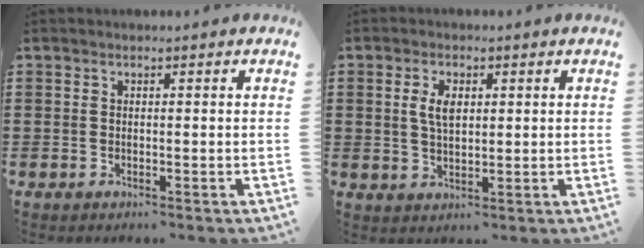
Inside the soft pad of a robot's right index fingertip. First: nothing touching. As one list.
[{"total": 4.0, "force": [1.0, 2.0, 3.4], "torque": [-0.070, 0.009, 0.016]}]